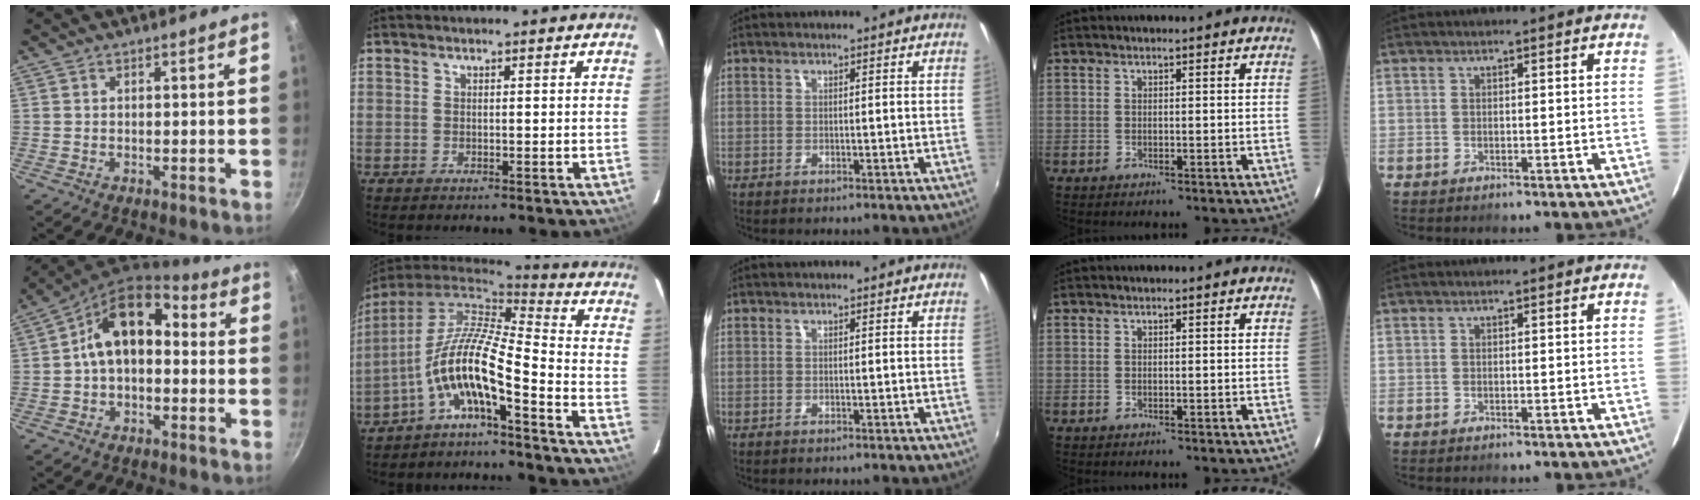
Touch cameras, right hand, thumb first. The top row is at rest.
{"thumb": {"total": 12.3, "force": [0.5, 8.1, 9.3], "torque": [-0.128, 0.044, -0.011]}, "index": {"total": 12.2, "force": [-5.7, 2.0, 10.6], "torque": [-0.197, 0.000, -0.115]}}